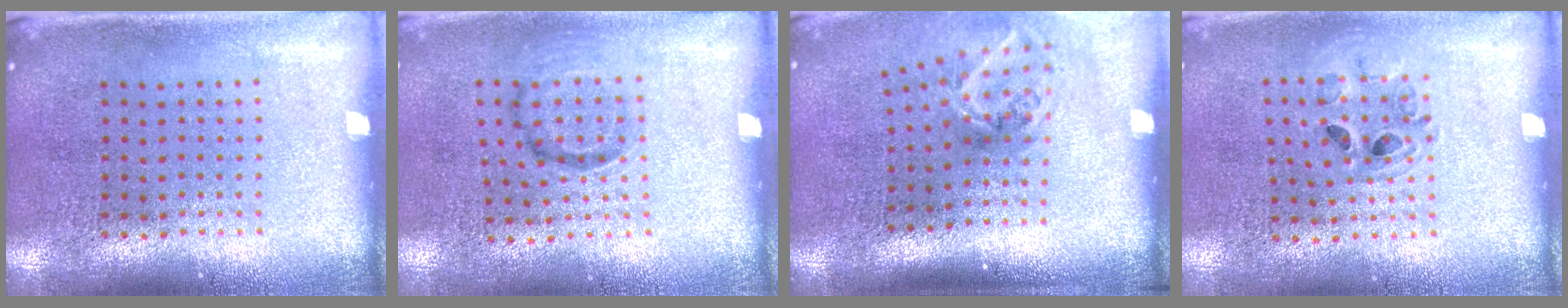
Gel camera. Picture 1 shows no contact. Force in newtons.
{"total": 1.0, "press": 0.6, "slide": 0.8}
{"total": 1.9, "press": 1.2, "slide": 1.5}
{"total": 0.9, "press": 0.9, "slide": 0.2}